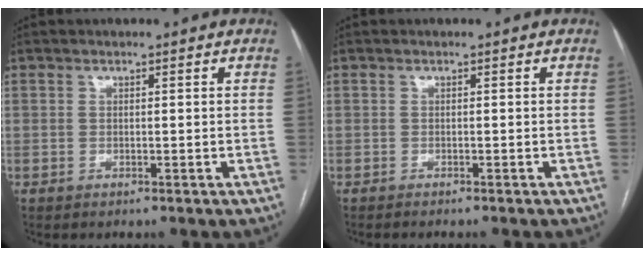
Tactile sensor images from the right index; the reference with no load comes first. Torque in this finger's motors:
{"motor_torque": [0.03, 0.02, -0.03, 0.00]}